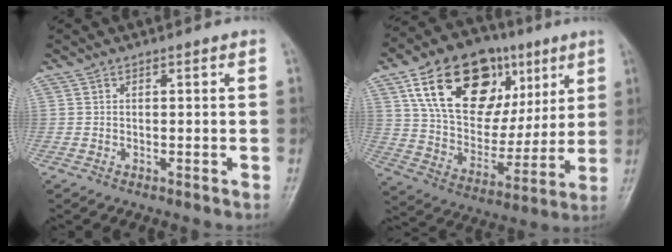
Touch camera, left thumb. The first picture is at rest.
{"total": 25.0, "force": [10.7, 16.0, 16.0], "torque": [-0.228, -0.007, 0.182]}